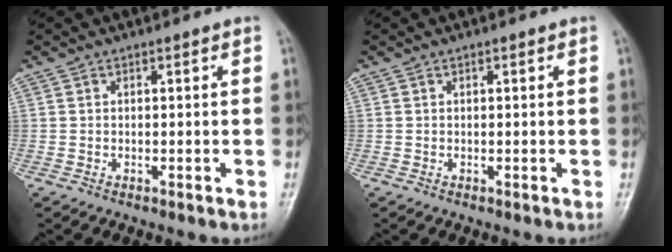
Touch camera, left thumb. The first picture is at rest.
{"total": 0.0}